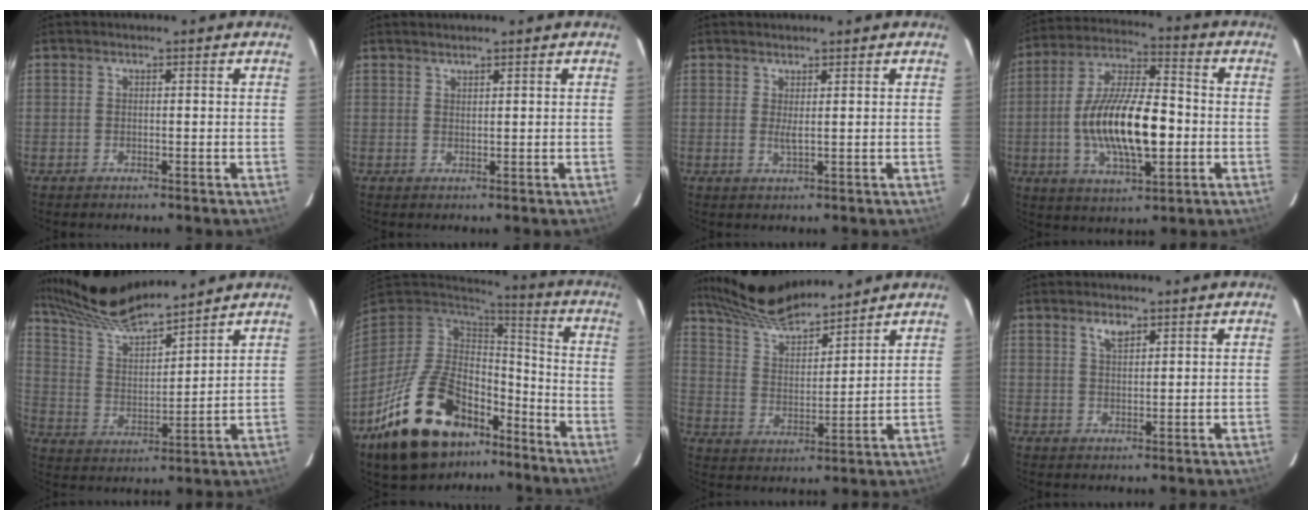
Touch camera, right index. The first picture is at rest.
{"total": 1.3, "force": [1.2, 0.1, 0.4], "torque": [-0.006, 0.001, 0.021]}
{"total": 1.9, "force": [0.9, 0.1, 1.6], "torque": [-0.031, -0.003, 0.013]}
{"total": 17.6, "force": [-2.8, 6.4, 16.2], "torque": [-0.306, 0.002, -0.050]}
{"total": 15.4, "force": [13.9, 1.3, 6.4], "torque": [-0.113, -0.002, 0.252]}
{"total": 24.3, "force": [-14.3, 13.5, 14.3], "torque": [-0.286, -0.001, -0.217]}
{"total": 14.2, "force": [12.8, 2.3, 5.7], "torque": [-0.103, 0.010, 0.232]}
{"total": 2.7, "force": [1.8, 1.2, 1.7], "torque": [-0.028, 0.005, 0.034]}